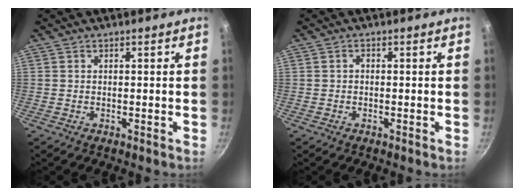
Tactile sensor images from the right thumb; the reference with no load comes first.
{"total": 0.8, "force": [-0.1, 0.6, 0.5], "torque": [-0.009, 0.006, -0.002]}